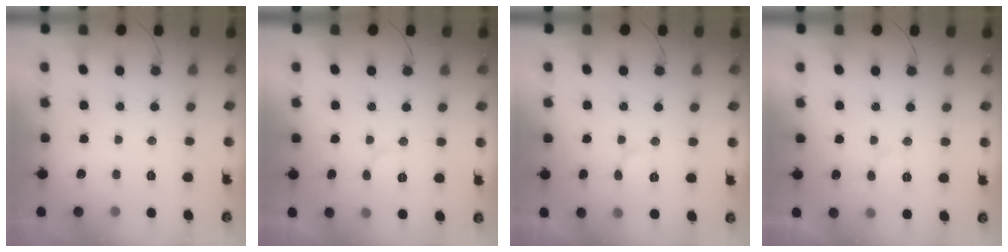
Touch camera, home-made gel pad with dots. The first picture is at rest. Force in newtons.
{"total": 5.9, "press": 5.8, "slide": 0.4}
{"total": 6.1, "press": 6.1, "slide": 0.2}
{"total": 5.7, "press": 5.7, "slide": 0.5}